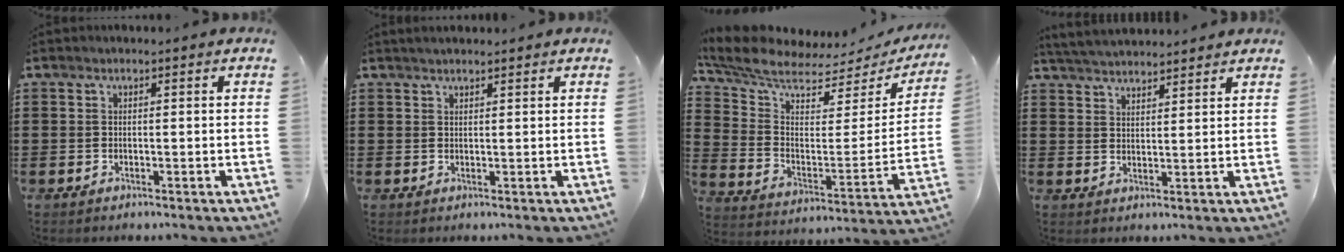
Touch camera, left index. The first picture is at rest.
{"total": 1.3, "force": [1.2, 0.2, 0.4], "torque": [-0.008, 0.001, 0.022]}
{"total": 6.2, "force": [5.4, 1.8, 2.5], "torque": [-0.078, -0.048, 0.090]}
{"total": 3.8, "force": [3.8, 0.1, 0.5], "torque": [-0.021, -0.010, 0.069]}